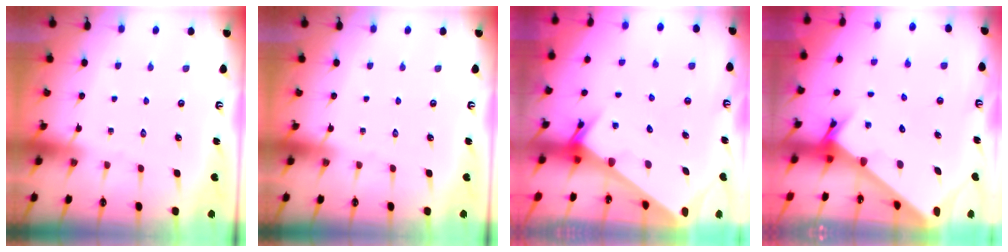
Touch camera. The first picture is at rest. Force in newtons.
{"total": 0.0}
{"total": 2.4, "press": 2.4, "slide": 0.1}
{"total": 2.4, "press": 2.4, "slide": 0.2}